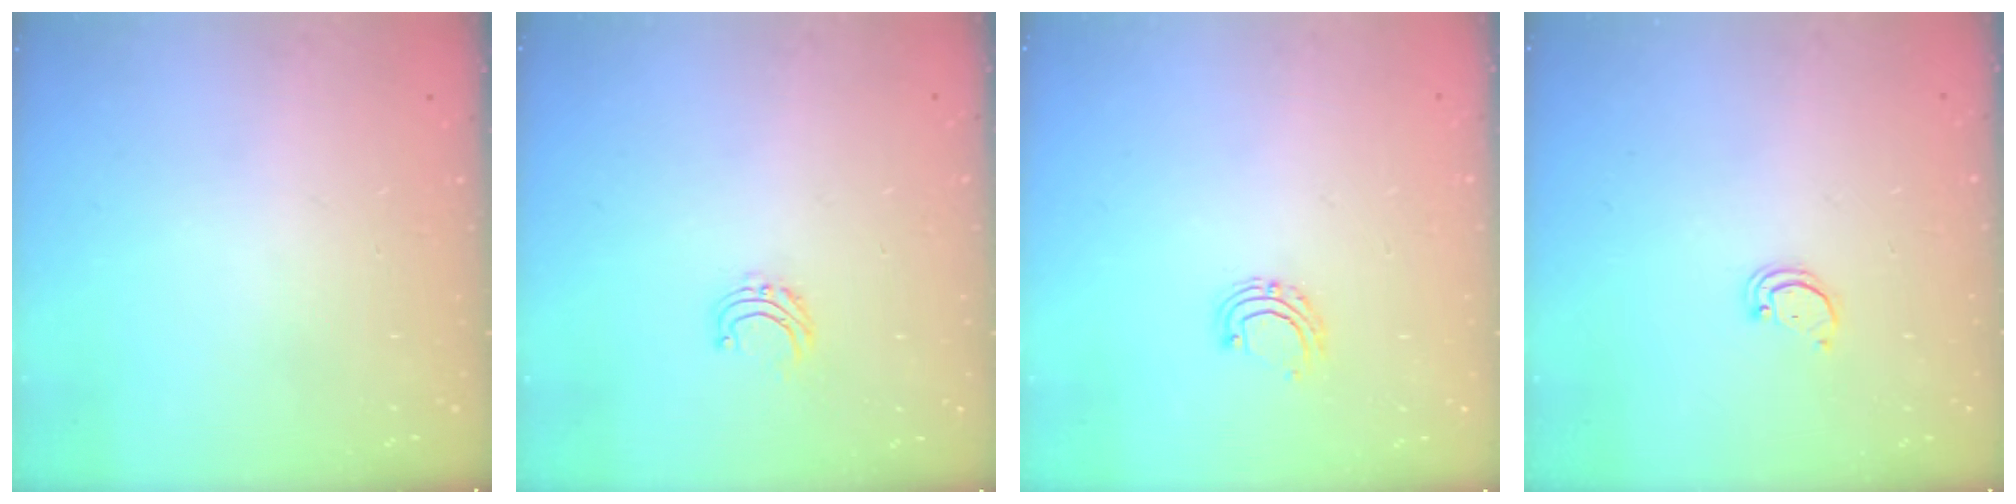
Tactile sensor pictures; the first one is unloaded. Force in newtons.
{"total": 4.7, "press": 4.7, "slide": 0.4}
{"total": 5.2, "press": 5.2, "slide": 0.6}
{"total": 1.6, "press": 1.6, "slide": 0.1}